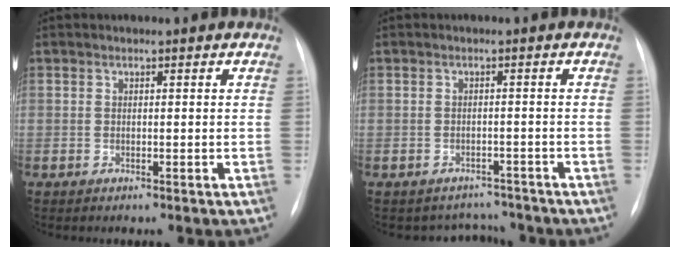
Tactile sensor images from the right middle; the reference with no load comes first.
{"total": 4.1, "force": [-3.7, 1.6, -0.8], "torque": [0.010, 0.019, -0.045]}